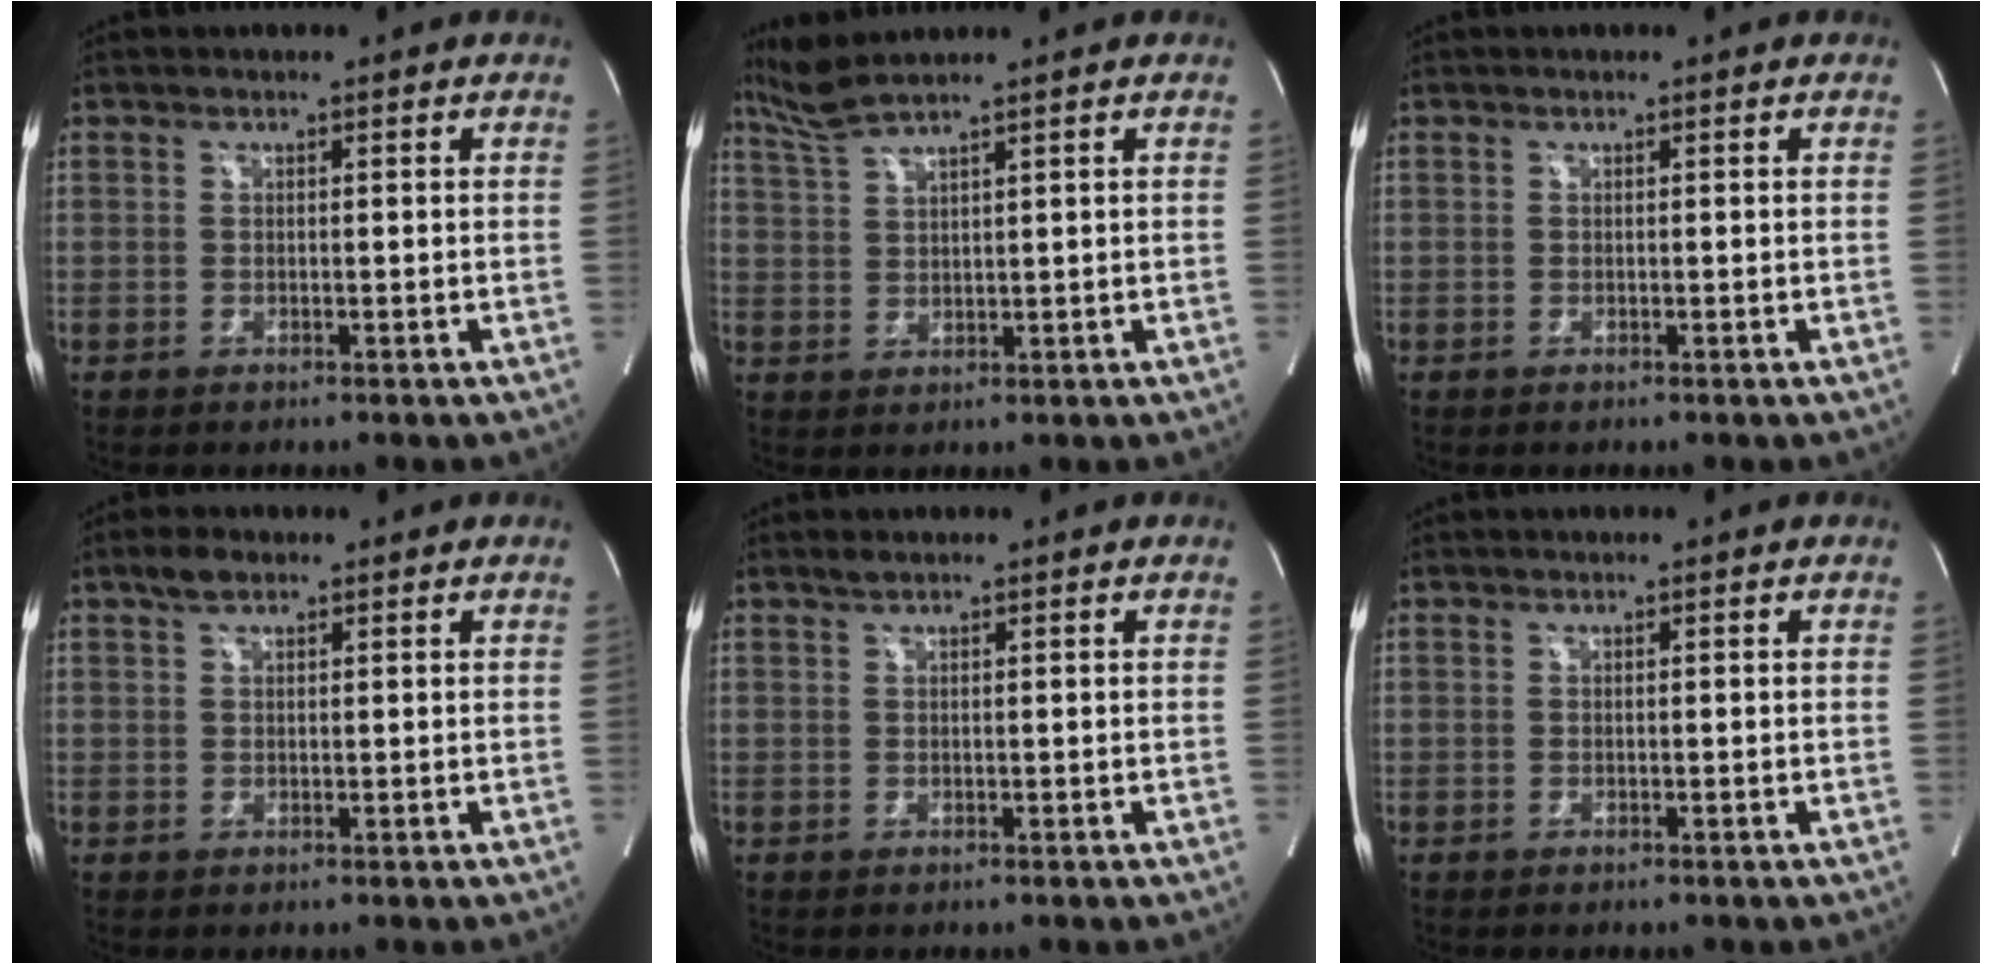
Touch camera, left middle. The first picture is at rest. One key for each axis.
{"total": 4.2, "fx": 3.8, "fy": -1.2, "fz": 1.5, "tx": -0.046, "ty": 0.002, "tz": 0.088}
{"total": 0.0}
{"total": 2.3, "fx": 1.6, "fy": 1.1, "fz": 1.3, "tx": -0.030, "ty": 0.010, "tz": 0.029}
{"total": 0.7, "fx": 0.6, "fy": 0.0, "fz": 0.4, "tx": -0.012, "ty": 0.005, "tz": 0.015}
{"total": 0.0}